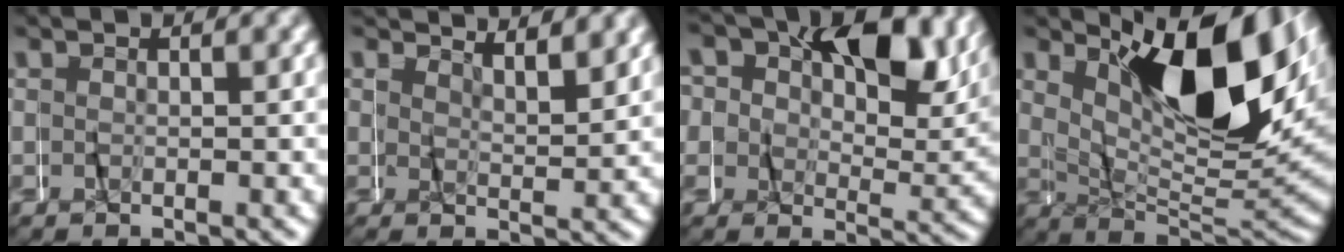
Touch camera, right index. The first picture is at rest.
{"total": 1.7, "force": [1.4, -1.0, 0.3], "torque": [-0.008, 0.002, 0.020]}
{"total": 9.5, "force": [4.1, 6.0, 6.2], "torque": [-0.098, 0.005, 0.053]}
{"total": 12.9, "force": [4.8, 5.2, 10.8], "torque": [-0.167, 0.026, 0.063]}